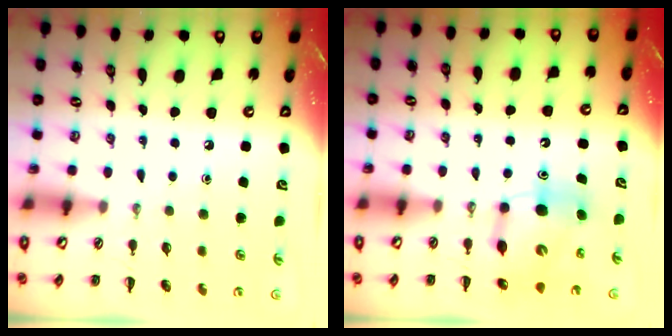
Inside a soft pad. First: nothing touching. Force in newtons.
{"total": 6.8, "press": 6.6, "slide": 1.7}